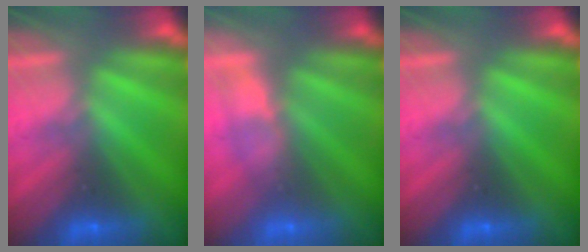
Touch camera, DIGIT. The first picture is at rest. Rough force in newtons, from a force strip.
{"total": 3.0}
{"total": 0.0}